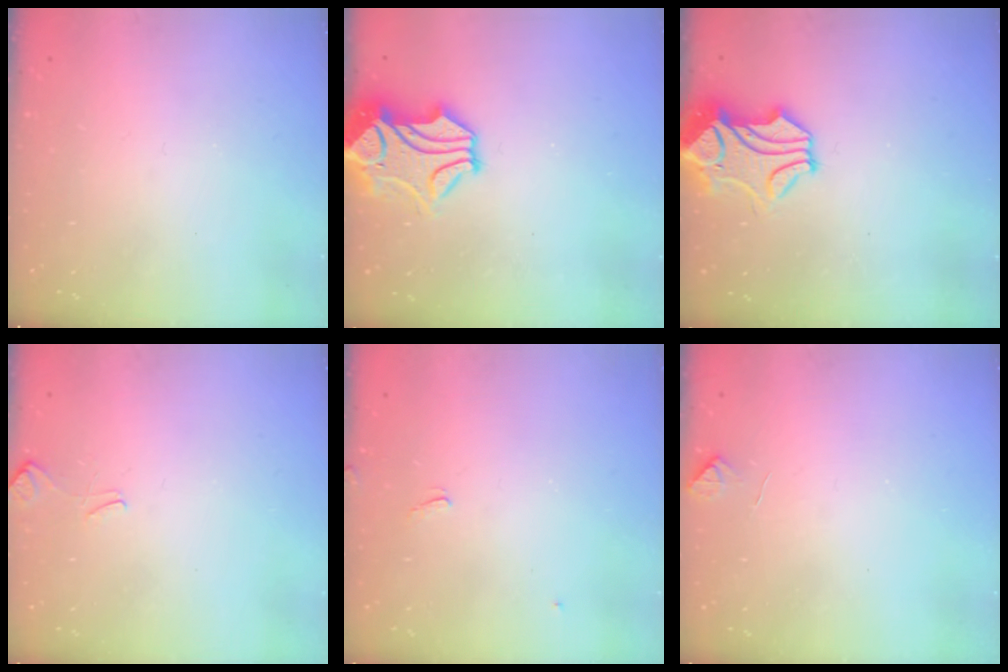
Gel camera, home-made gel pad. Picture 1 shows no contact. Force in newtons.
{"total": 2.4, "press": 2.1, "slide": 1.3}
{"total": 1.5, "press": 0.8, "slide": 1.3}
{"total": 1.7, "press": 1.6, "slide": 0.5}
{"total": 3.3, "press": 3.3, "slide": 0.5}
{"total": 4.0, "press": 3.9, "slide": 0.6}